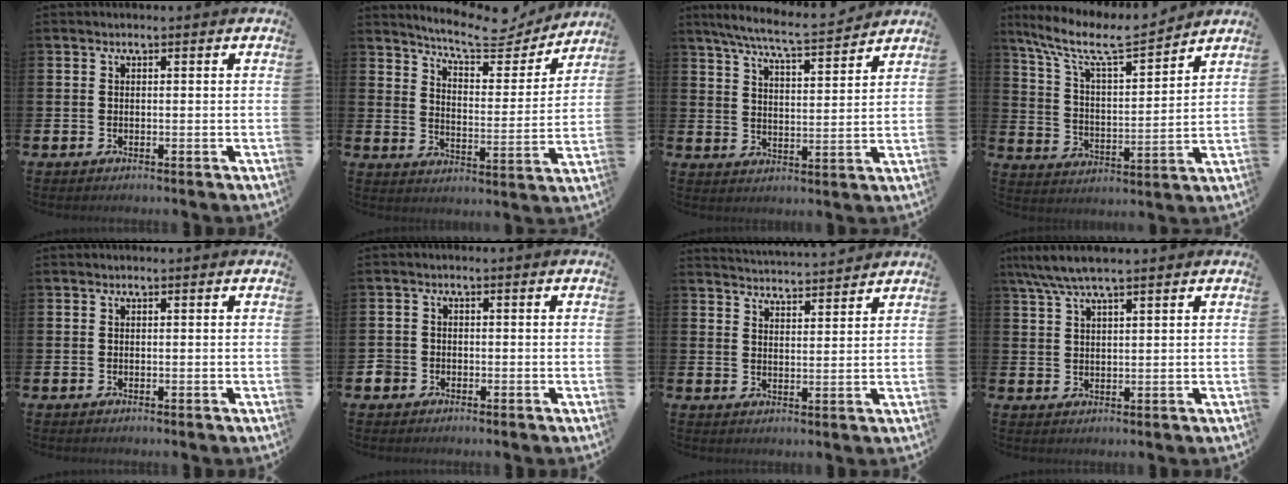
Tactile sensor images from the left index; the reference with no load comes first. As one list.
[{"total": 8.4, "force": [7.8, 1.8, 2.7], "torque": [-0.072, -0.051, 0.135]}, {"total": 7.1, "force": [6.6, 0.2, 2.6], "torque": [-0.076, -0.042, 0.116]}, {"total": 9.1, "force": [7.9, 1.8, 4.1], "torque": [-0.118, -0.047, 0.134]}, {"total": 0.0}, {"total": 1.9, "force": [-1.2, 1.4, 0.1], "torque": [-0.009, 0.005, -0.028]}, {"total": 4.3, "force": [4.3, -0.2, -0.2], "torque": [-0.014, -0.028, 0.079]}, {"total": 5.1, "force": [4.1, 0.8, 3.0], "torque": [-0.072, -0.004, 0.076]}]